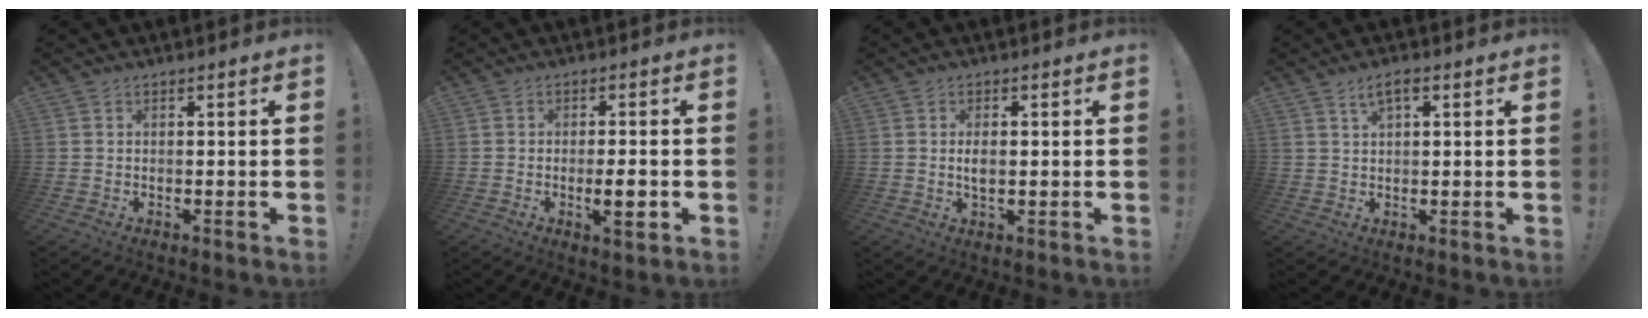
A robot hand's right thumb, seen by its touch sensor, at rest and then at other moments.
{"total": 5.5, "force": [-1.5, 0.8, 5.3], "torque": [-0.075, -0.003, -0.023]}
{"total": 3.0, "force": [-0.1, 1.4, 2.7], "torque": [-0.052, -0.001, -0.005]}
{"total": 3.7, "force": [1.7, 1.5, 2.9], "torque": [-0.053, 0.001, 0.028]}